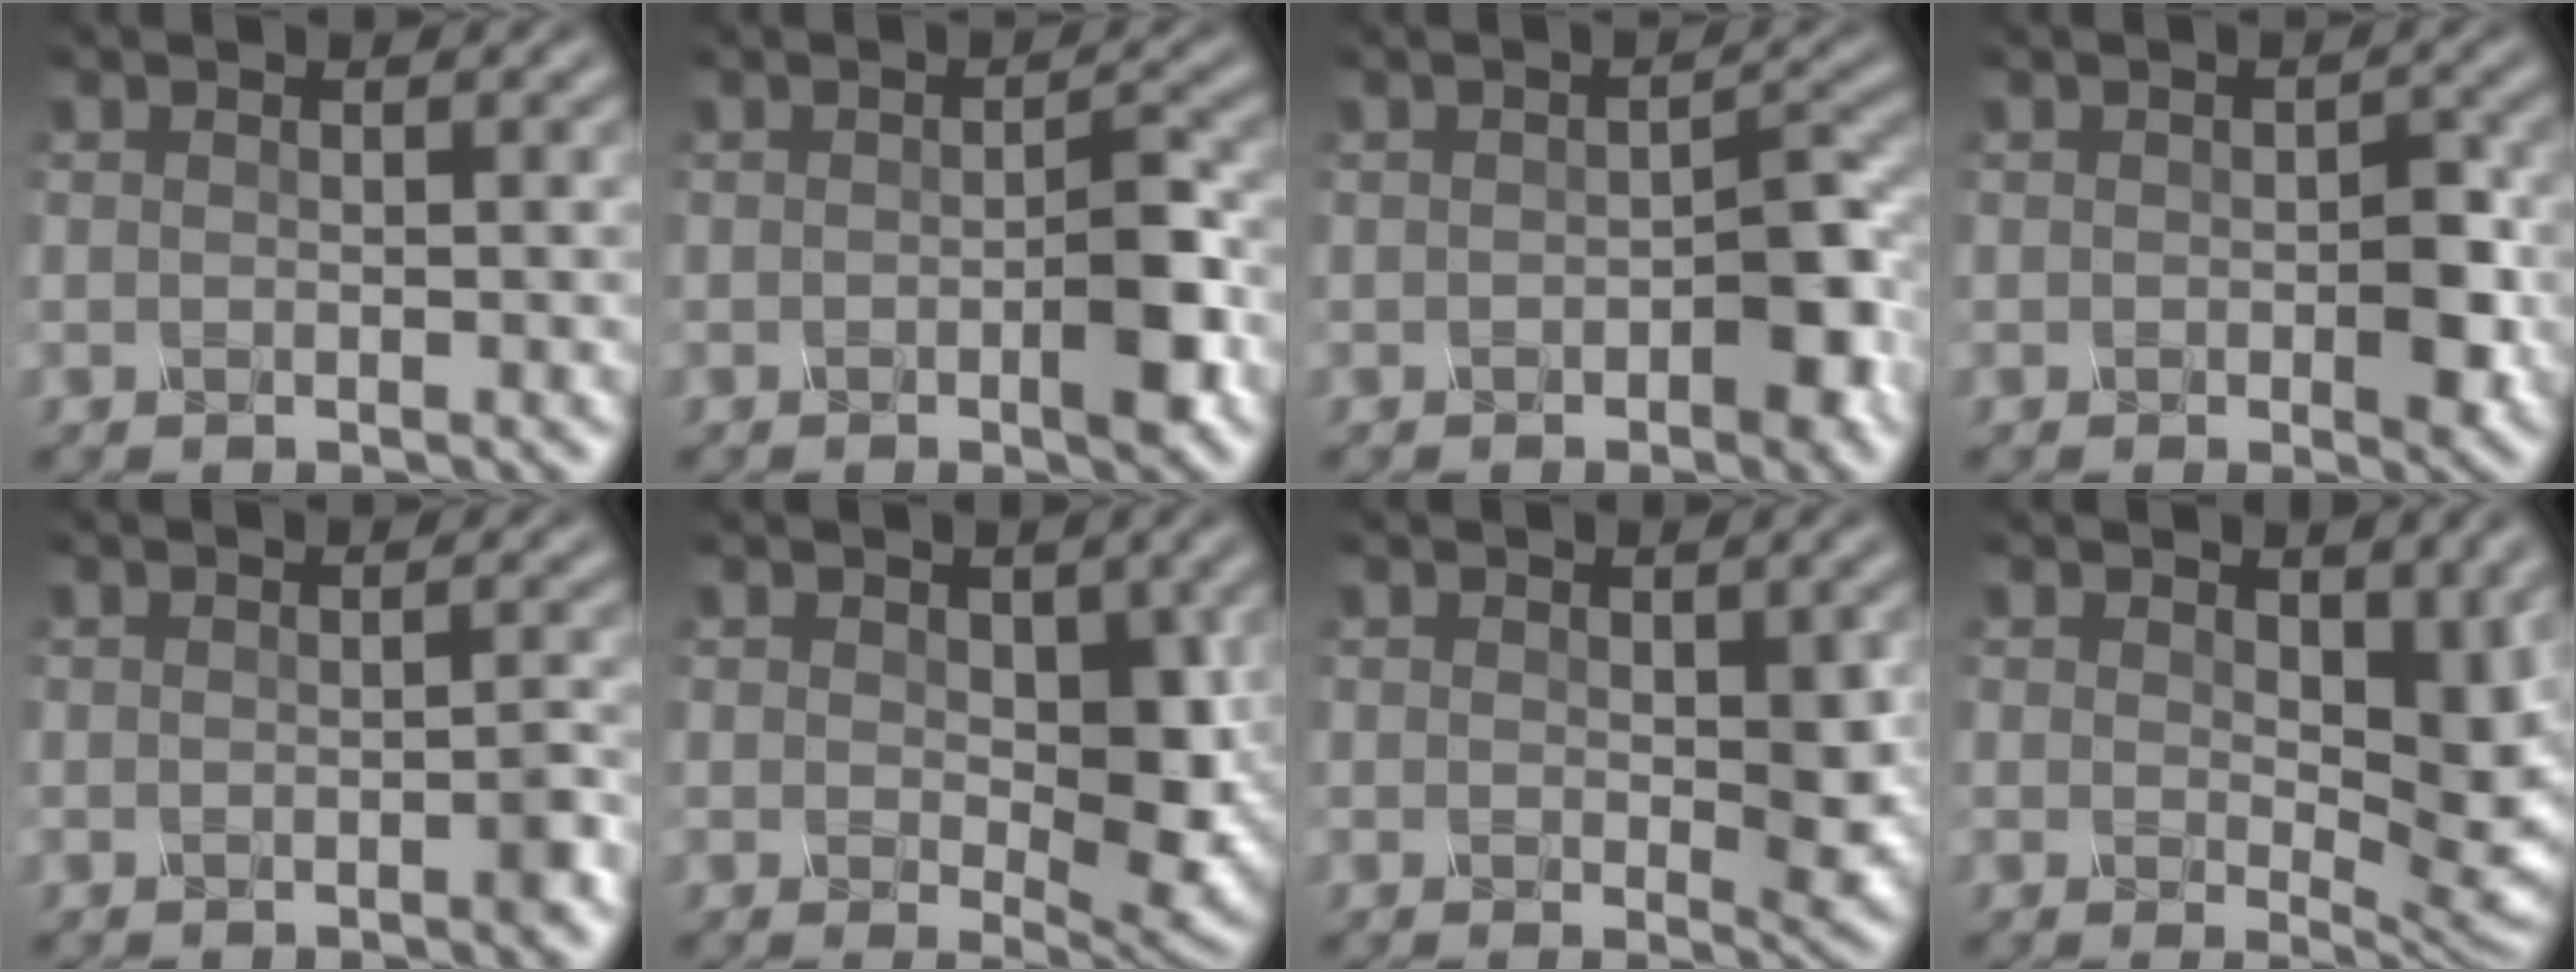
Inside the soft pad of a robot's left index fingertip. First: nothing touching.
{"total": 3.1, "force": [-1.3, 0.4, 2.8], "torque": [-0.061, -0.001, -0.014]}
{"total": 3.0, "force": [-1.5, 0.7, 2.5], "torque": [-0.050, 0.003, -0.016]}
{"total": 2.8, "force": [-0.8, 1.0, 2.4], "torque": [-0.052, 0.000, -0.003]}
{"total": 1.6, "force": [-1.2, 0.0, 1.0], "torque": [-0.021, 0.003, -0.013]}
{"total": 5.2, "force": [0.0, 2.7, 4.4], "torque": [-0.076, -0.008, 0.012]}
{"total": 2.3, "force": [0.0, 0.8, 2.2], "torque": [-0.050, -0.005, 0.010]}
{"total": 6.5, "force": [1.0, 3.2, 5.5], "torque": [-0.100, -0.010, 0.027]}